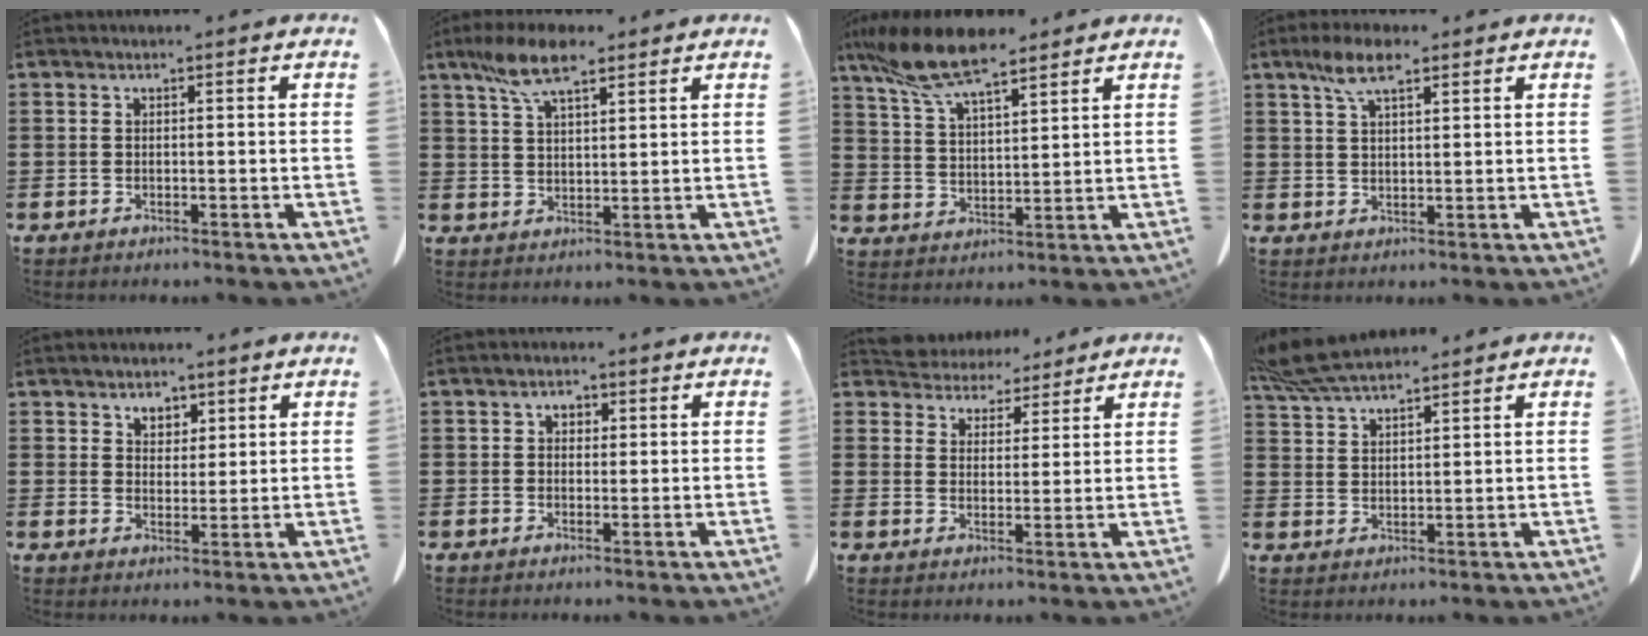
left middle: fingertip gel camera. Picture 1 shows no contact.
{"total": 8.2, "force": [5.6, 2.4, 5.5], "torque": [-0.121, -0.003, 0.103]}
{"total": 10.7, "force": [8.5, 1.9, 6.1], "torque": [-0.143, -0.024, 0.157]}
{"total": 6.1, "force": [3.6, 1.9, 4.6], "torque": [-0.097, 0.006, 0.064]}
{"total": 3.3, "force": [2.4, 2.0, 0.8], "torque": [-0.017, 0.004, 0.045]}
{"total": 2.0, "force": [0.7, 1.4, 1.2], "torque": [-0.020, 0.004, 0.009]}
{"total": 4.6, "force": [4.4, 1.4, -0.3], "torque": [-0.015, -0.020, 0.082]}
{"total": 7.2, "force": [6.3, 1.4, 3.1], "torque": [-0.081, -0.011, 0.121]}